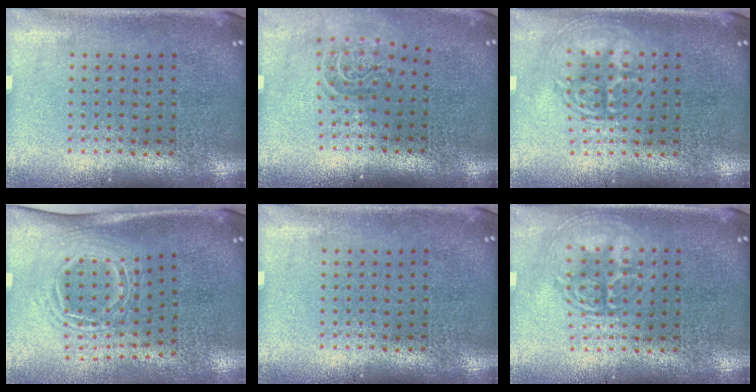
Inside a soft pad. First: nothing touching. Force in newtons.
{"total": 1.5, "press": 1.1, "slide": 1.0}
{"total": 1.7, "press": 1.7, "slide": 0.3}
{"total": 1.7, "press": 1.2, "slide": 1.2}
{"total": 0.0}
{"total": 1.7, "press": 1.7, "slide": 0.3}